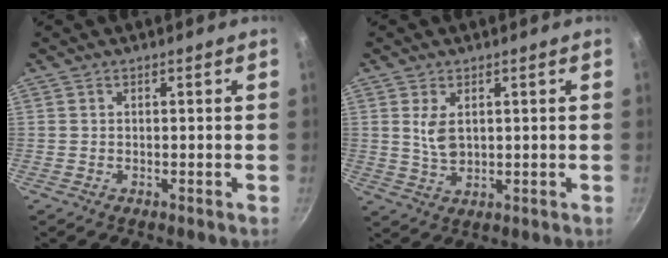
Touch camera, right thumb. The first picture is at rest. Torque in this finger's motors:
{"motor_torque": [-0.59, 0.44, 0.77, -0.02, 0.06]}